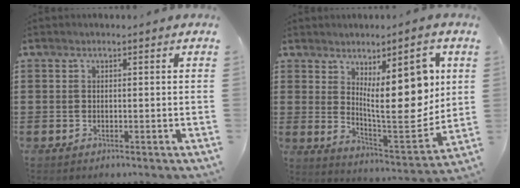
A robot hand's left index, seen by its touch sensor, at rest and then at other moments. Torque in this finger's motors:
{"motor_torque": [2.14, 0.00, 1.05, 0.21]}